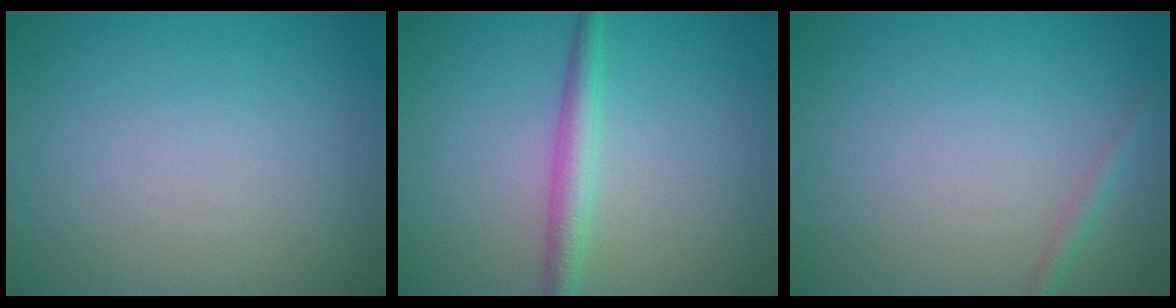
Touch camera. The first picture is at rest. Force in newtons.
{"total": 2.6, "press": 2.6, "slide": 0.0}
{"total": 1.1, "press": 1.1, "slide": 0.1}